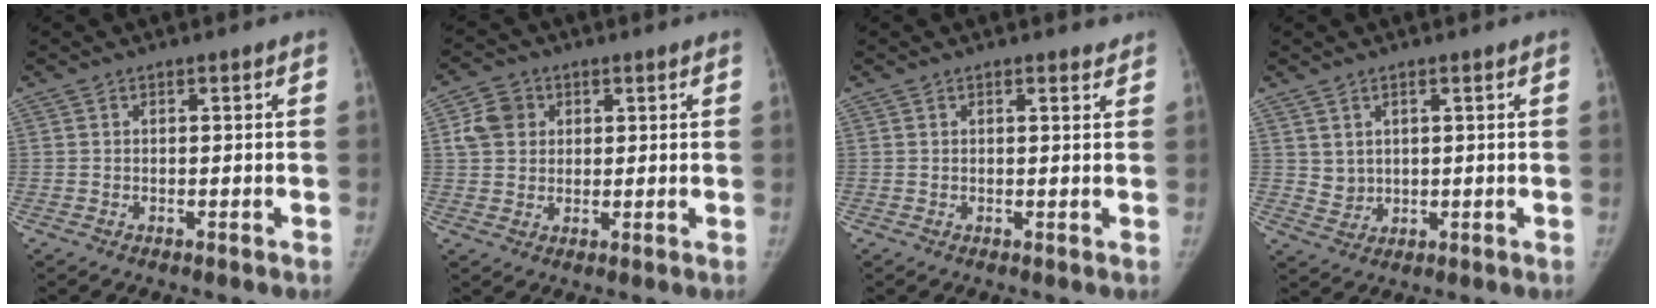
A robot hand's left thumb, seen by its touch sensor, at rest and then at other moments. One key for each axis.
{"total": 5.8, "fx": 1.8, "fy": 4.9, "fz": 2.6, "tx": -0.029, "ty": 0.001, "tz": 0.031}
{"total": 1.3, "fx": 1.2, "fy": 0.3, "fz": 0.5, "tx": -0.003, "ty": -0.007, "tz": 0.015}
{"total": 2.7, "fx": 1.4, "fy": 2.1, "fz": 0.8, "tx": -0.004, "ty": -0.017, "tz": 0.035}